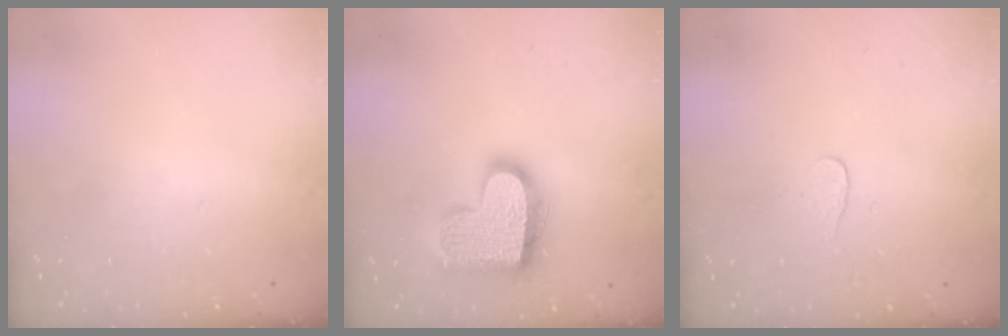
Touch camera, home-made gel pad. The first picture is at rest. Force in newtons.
{"total": 19.6, "press": 19.5, "slide": 1.3}
{"total": 2.7, "press": 2.7, "slide": 0.3}